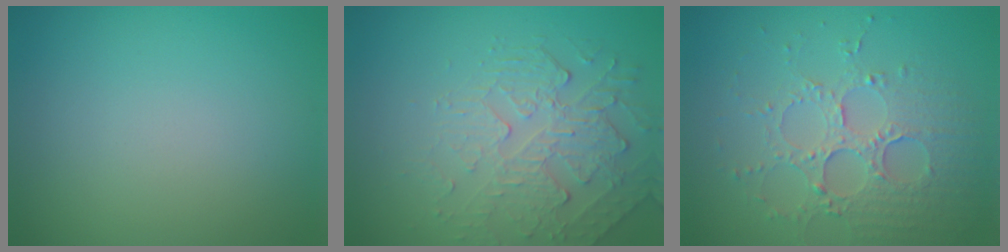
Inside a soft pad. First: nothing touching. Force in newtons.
{"total": 2.7, "press": 2.1, "slide": 1.7}
{"total": 4.0, "press": 3.8, "slide": 1.3}